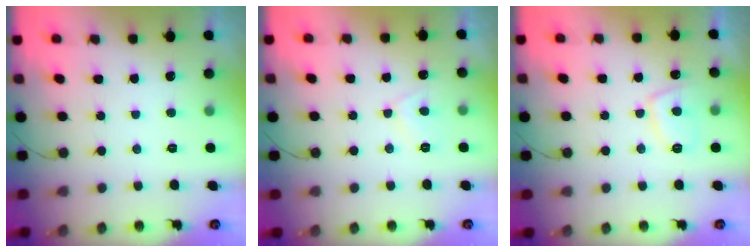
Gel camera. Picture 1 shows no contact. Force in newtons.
{"total": 5.4, "press": 5.4, "slide": 0.7}
{"total": 6.2, "press": 6.1, "slide": 1.0}